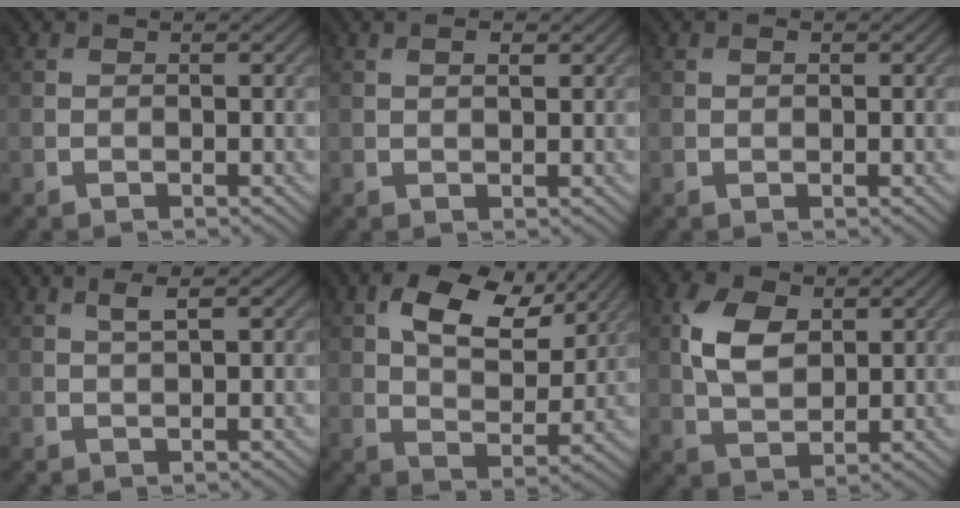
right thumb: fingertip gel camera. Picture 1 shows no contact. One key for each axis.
{"total": 1.8, "fx": 0.8, "fy": 0.6, "fz": 1.4, "tx": -0.022, "ty": -0.005, "tz": 0.017}
{"total": 0.8, "fx": 0.2, "fy": 0.5, "fz": 0.5, "tx": -0.009, "ty": -0.001, "tz": 0.003}
{"total": 1.9, "fx": 0.9, "fy": 0.3, "fz": 1.6, "tx": -0.036, "ty": 0.003, "tz": 0.017}
{"total": 10.5, "fx": 4.6, "fy": 5.8, "fz": 7.4, "tx": -0.142, "ty": 0.000, "tz": 0.085}
{"total": 7.1, "fx": 1.9, "fy": 4.5, "fz": 5.1, "tx": -0.114, "ty": 0.008, "tz": 0.035}